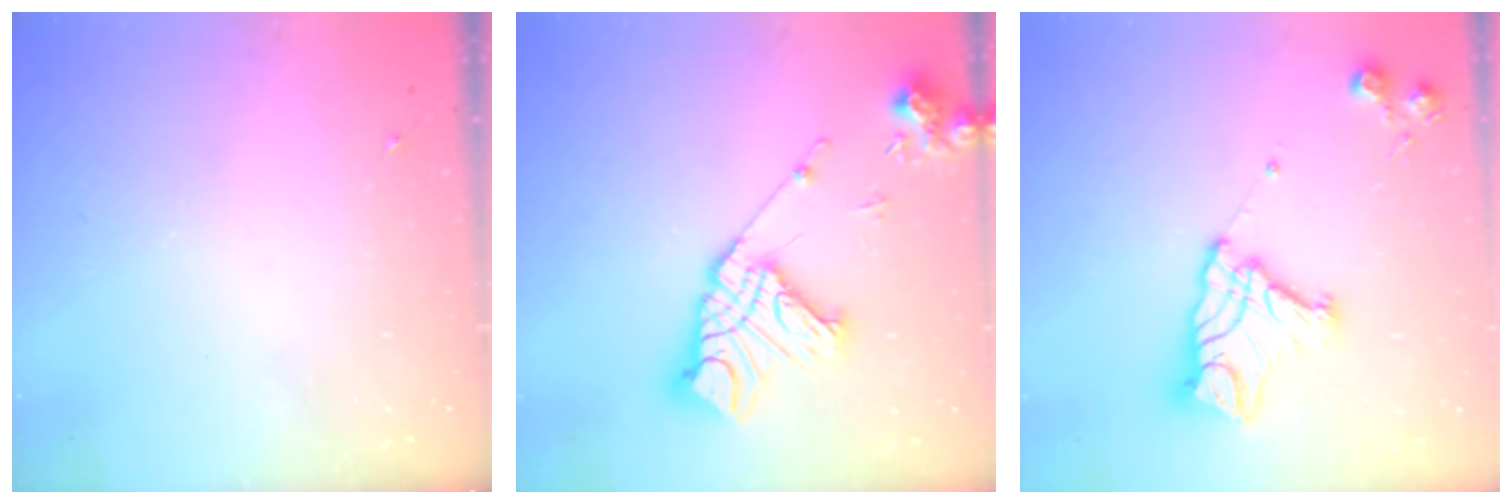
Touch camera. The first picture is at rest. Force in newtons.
{"total": 18.0, "press": 17.9, "slide": 2.5}
{"total": 15.7, "press": 15.6, "slide": 1.3}